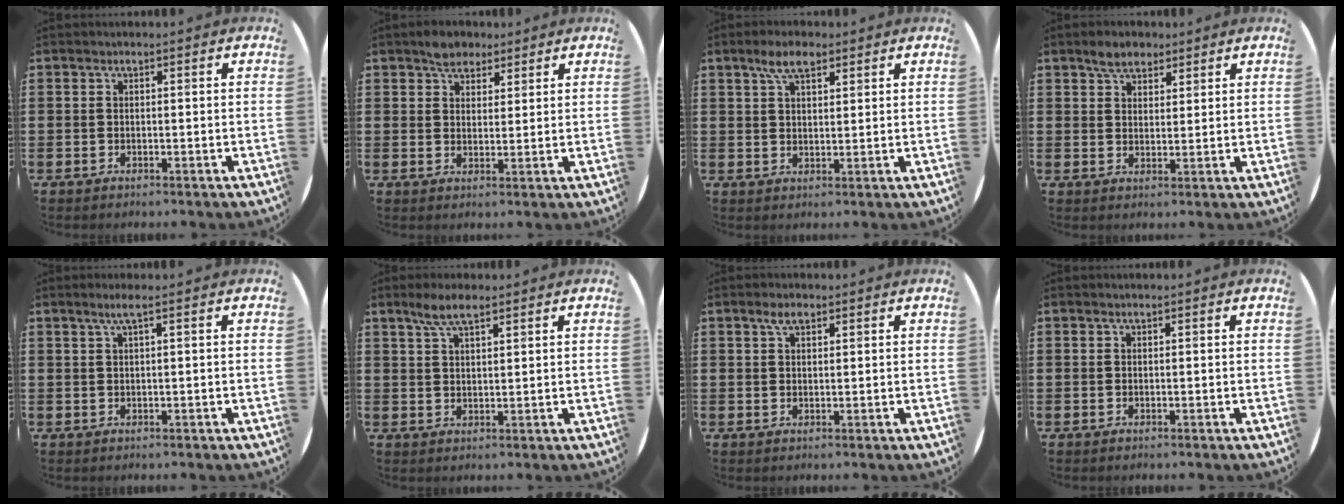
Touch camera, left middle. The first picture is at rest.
{"total": 3.3, "force": [2.7, 1.8, 0.5], "torque": [-0.008, 0.004, 0.052]}
{"total": 4.6, "force": [3.2, 1.8, 2.8], "torque": [-0.051, 0.004, 0.055]}
{"total": 3.5, "force": [2.9, 1.8, 0.9], "torque": [-0.015, 0.004, 0.054]}
{"total": 1.7, "force": [0.8, -0.1, 1.5], "torque": [-0.028, 0.002, 0.012]}
{"total": 4.5, "force": [3.2, 1.2, 2.9], "torque": [-0.063, 0.005, 0.057]}
{"total": 2.3, "force": [1.6, 1.0, 1.3], "torque": [-0.020, 0.003, 0.027]}
{"total": 0.0}